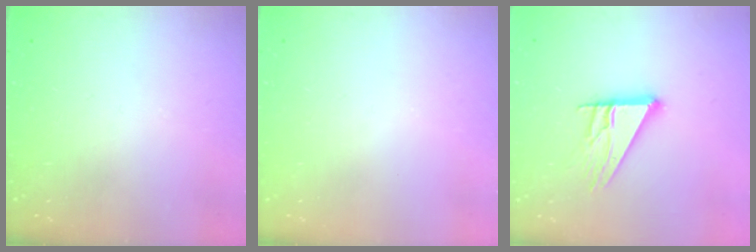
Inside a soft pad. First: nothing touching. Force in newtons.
{"total": 0.0}
{"total": 12.9, "press": 12.9, "slide": 1.2}